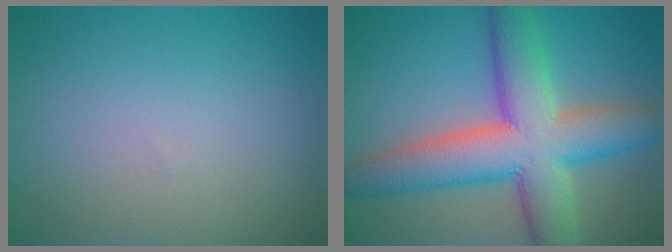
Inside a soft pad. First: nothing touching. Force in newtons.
{"total": 10.8, "press": 10.8, "slide": 0.6}